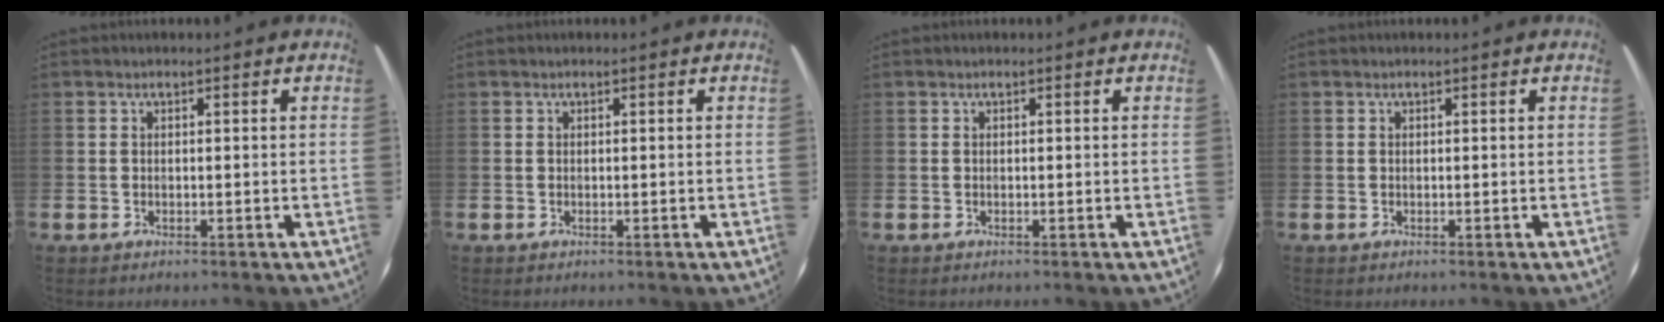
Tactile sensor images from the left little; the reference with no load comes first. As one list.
[{"total": 0.0}, {"total": 0.0}, {"total": 0.0}]